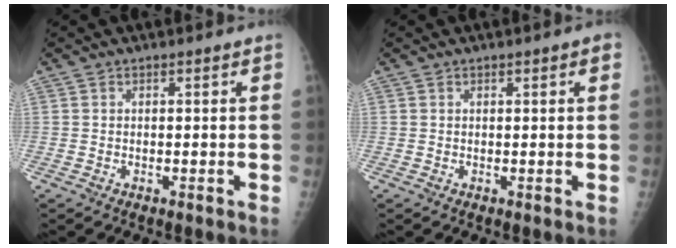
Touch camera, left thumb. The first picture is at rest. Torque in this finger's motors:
{"motor_torque": [-0.13, 0.09, -0.23, -0.24, 0.03]}